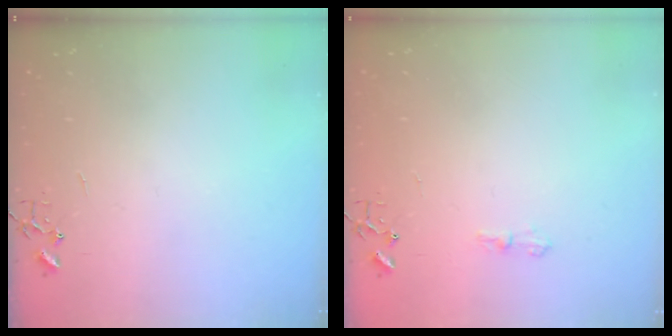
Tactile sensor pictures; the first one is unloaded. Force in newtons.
{"total": 6.1, "press": 6.1, "slide": 0.6}